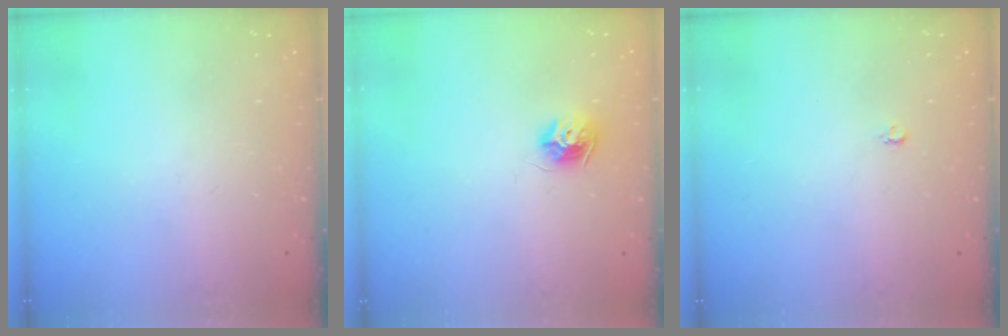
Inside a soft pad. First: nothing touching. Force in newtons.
{"total": 8.7, "press": 8.7, "slide": 0.0}
{"total": 2.2, "press": 2.2, "slide": 0.2}